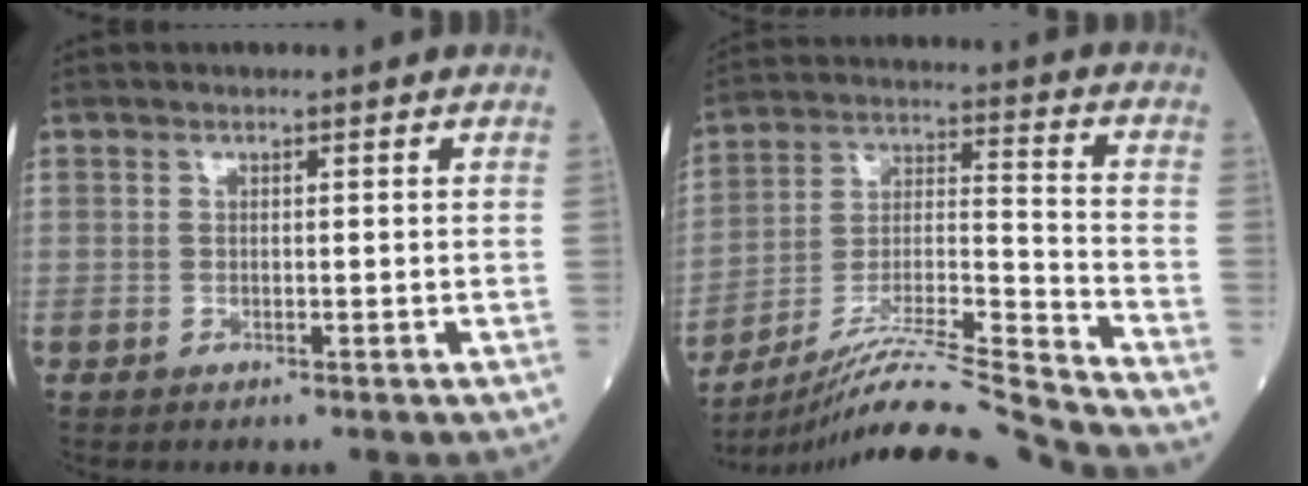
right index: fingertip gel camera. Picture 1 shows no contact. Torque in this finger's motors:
{"motor_torque": [-0.31, -0.37, 0.38, 0.10]}